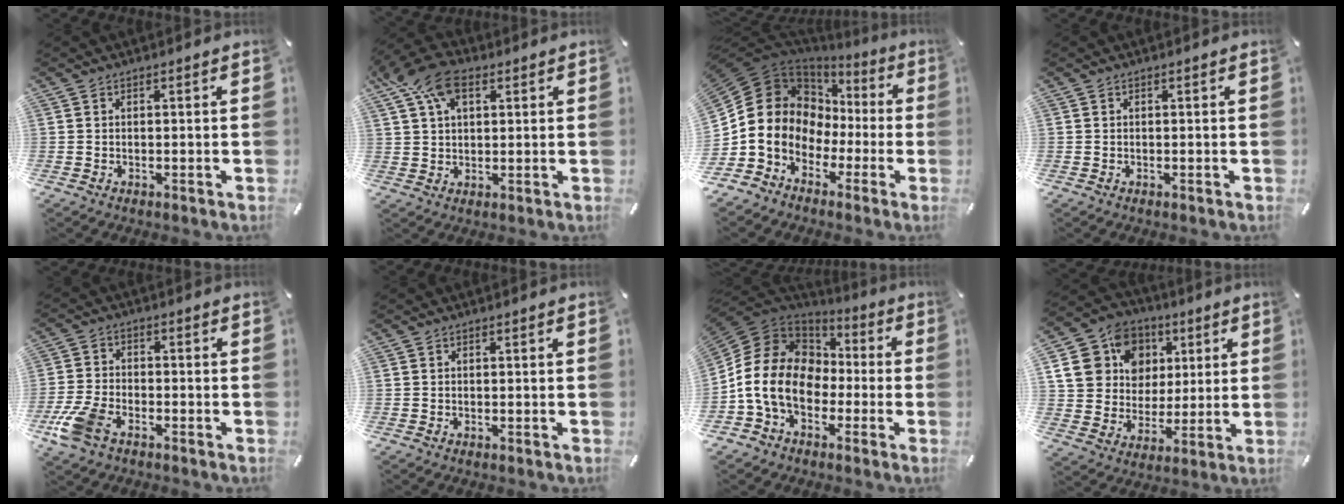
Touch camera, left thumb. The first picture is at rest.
{"total": 11.1, "force": [5.1, 6.8, 7.2], "torque": [-0.161, -0.004, 0.093]}
{"total": 12.1, "force": [-1.2, 11.5, 3.7], "torque": [-0.099, -0.025, -0.018]}
{"total": 0.0}
{"total": 8.4, "force": [-4.8, 4.5, 5.2], "torque": [-0.137, 0.005, -0.097]}
{"total": 0.0}
{"total": 15.3, "force": [-3.5, 12.2, 8.5], "torque": [-0.201, 0.017, -0.067]}
{"total": 17.9, "force": [5.5, 15.4, 7.1], "torque": [-0.132, -0.009, 0.107]}